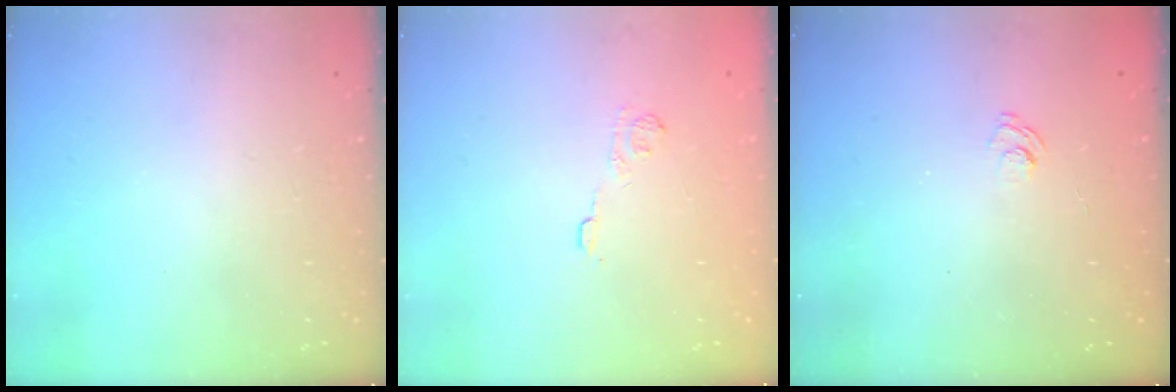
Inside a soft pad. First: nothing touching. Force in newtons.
{"total": 3.9, "press": 3.7, "slide": 1.4}
{"total": 2.4, "press": 2.0, "slide": 1.2}